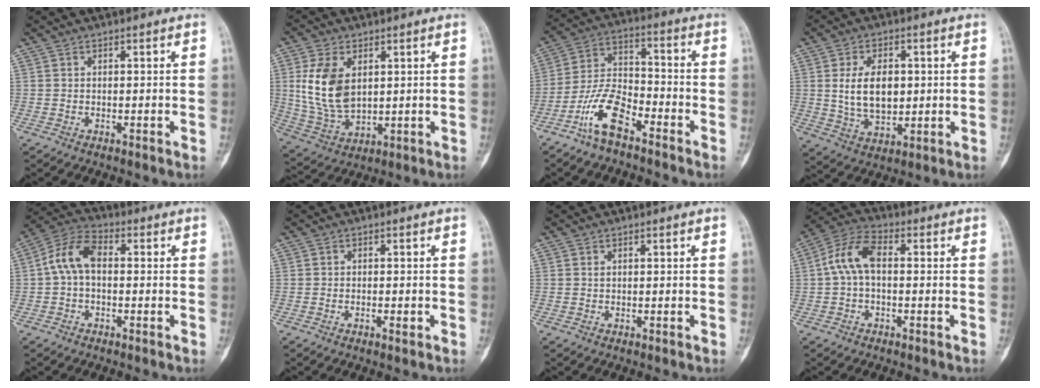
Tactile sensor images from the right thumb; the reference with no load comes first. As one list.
[{"total": 12.4, "force": [2.6, 7.7, 9.5], "torque": [-0.177, -0.012, 0.062]}, {"total": 10.6, "force": [-6.7, 4.3, 7.0], "torque": [-0.145, 0.052, -0.136]}, {"total": 10.2, "force": [1.2, 6.4, 7.9], "torque": [-0.124, -0.009, 0.031]}, {"total": 8.1, "force": [0.1, 4.9, 6.4], "torque": [-0.122, 0.027, -0.010]}, {"total": 1.4, "force": [-0.6, 0.5, 1.2], "torque": [-0.024, 0.004, -0.009]}, {"total": 0.0}, {"total": 8.0, "force": [0.2, 4.5, 6.7], "torque": [-0.136, 0.028, -0.006]}]